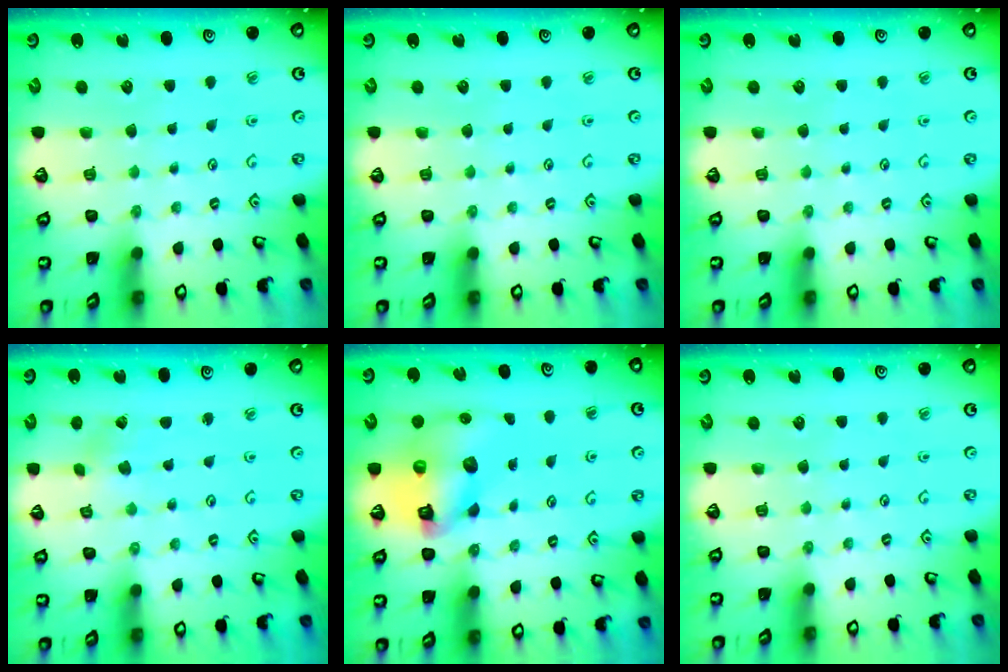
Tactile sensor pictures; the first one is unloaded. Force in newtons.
{"total": 0.0}
{"total": 0.0}
{"total": 0.6, "press": 0.5, "slide": 0.1}
{"total": 13.1, "press": 13.0, "slide": 2.0}
{"total": 0.0}